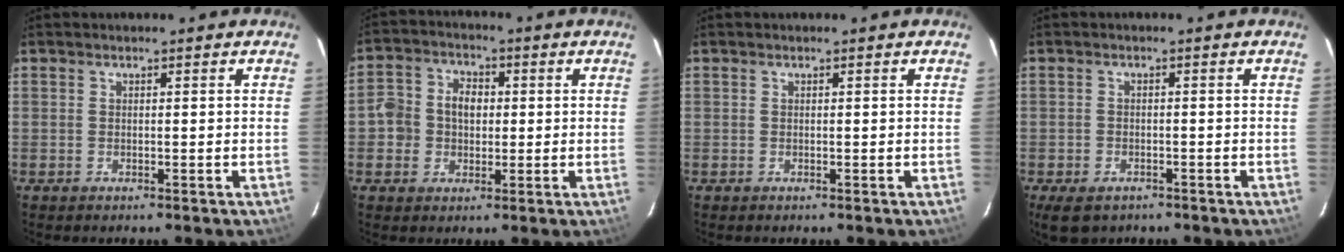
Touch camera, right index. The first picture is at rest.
{"total": 6.7, "force": [-0.4, 6.0, 3.0], "torque": [-0.063, 0.021, -0.010]}
{"total": 0.0}
{"total": 5.3, "force": [-3.6, 3.1, 2.5], "torque": [-0.061, -0.011, -0.054]}